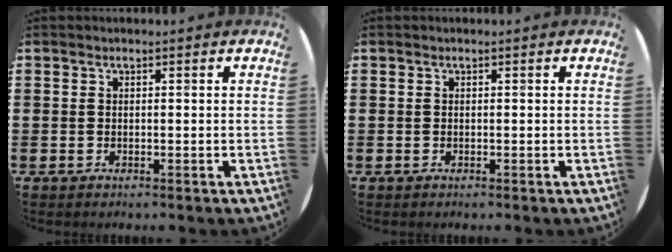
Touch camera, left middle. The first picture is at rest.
{"total": 0.0}